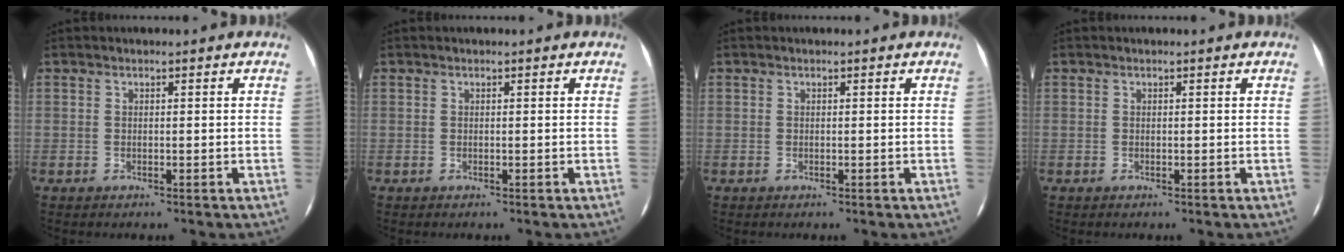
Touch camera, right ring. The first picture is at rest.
{"total": 0.0}
{"total": 0.0}
{"total": 0.0}